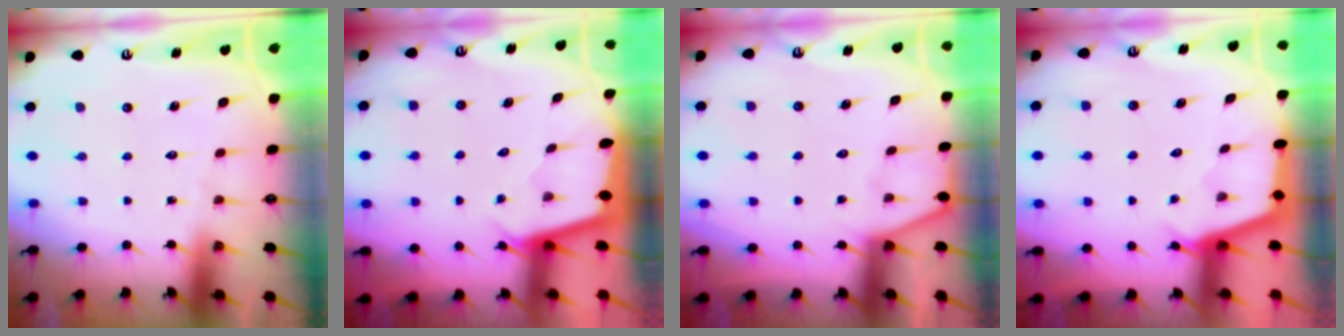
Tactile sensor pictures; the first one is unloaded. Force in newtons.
{"total": 1.7, "press": 1.7, "slide": 0.1}
{"total": 1.5, "press": 1.4, "slide": 0.2}
{"total": 2.8, "press": 2.7, "slide": 0.3}